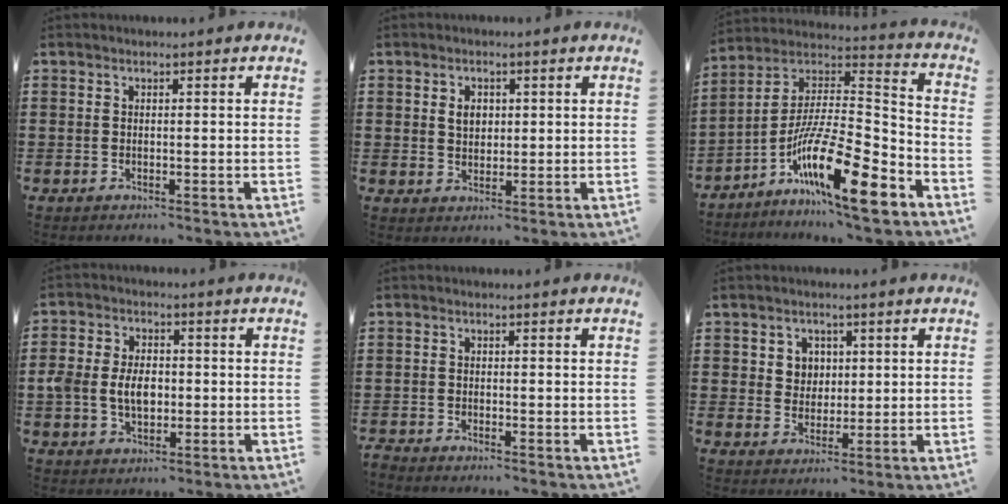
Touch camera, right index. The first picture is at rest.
{"total": 2.8, "force": [0.8, 2.0, 1.8], "torque": [-0.042, 0.010, 0.013]}
{"total": 16.8, "force": [-9.9, 3.1, 13.2], "torque": [-0.235, 0.008, -0.177]}
{"total": 6.2, "force": [-0.5, 4.3, 4.5], "torque": [-0.102, 0.002, -0.018]}
{"total": 1.4, "force": [-1.3, 0.0, -0.1], "torque": [-0.001, 0.001, -0.030]}
{"total": 3.7, "force": [1.3, 3.3, 0.9], "torque": [-0.024, 0.010, 0.020]}